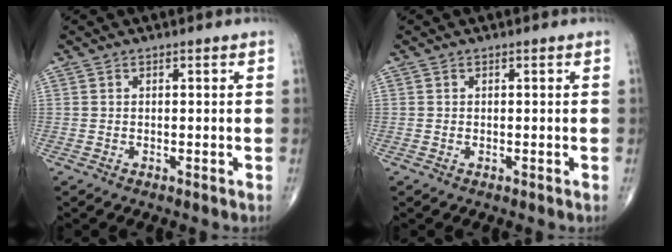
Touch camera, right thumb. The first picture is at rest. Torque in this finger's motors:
{"motor_torque": [1.19, 1.89, 0.07, -0.09, -0.01]}